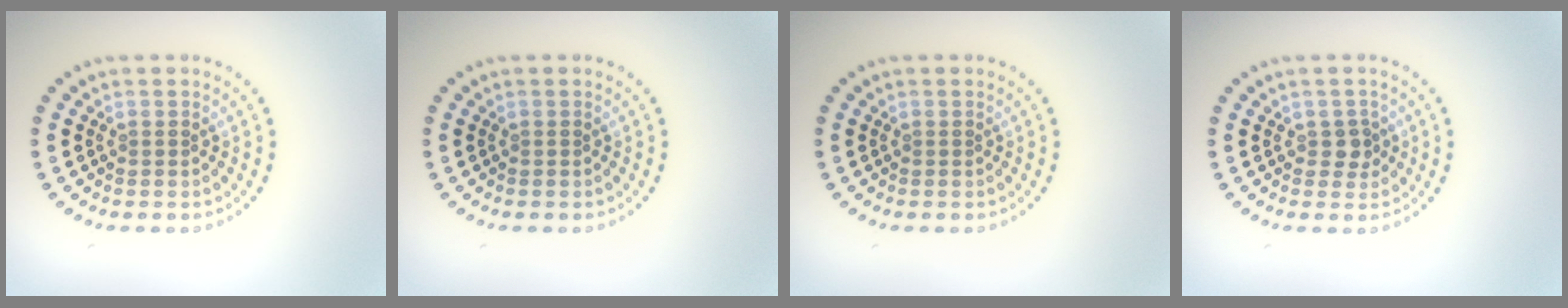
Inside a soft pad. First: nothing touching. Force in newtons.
{"total": 0.0}
{"total": 0.0}
{"total": 1.3, "press": 1.2, "slide": 0.5}